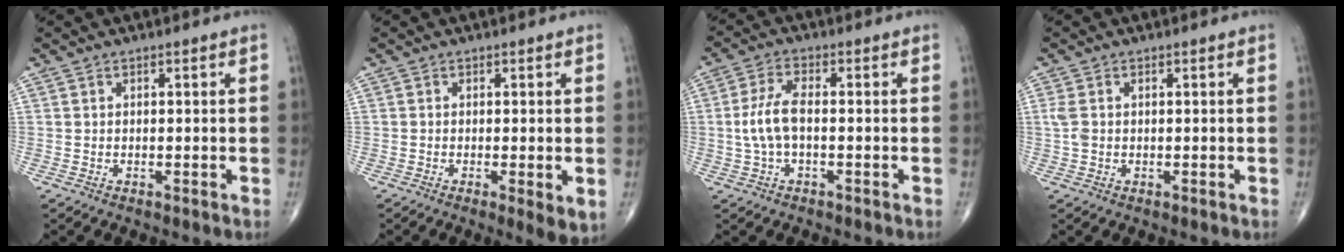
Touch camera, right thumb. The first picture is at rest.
{"total": 3.9, "force": [-0.8, 0.9, 3.7], "torque": [-0.060, -0.014, -0.014]}
{"total": 6.1, "force": [-0.6, 2.6, 5.5], "torque": [-0.130, 0.017, -0.014]}
{"total": 0.9, "force": [0.4, 0.5, 0.7], "torque": [-0.019, 0.013, 0.014]}